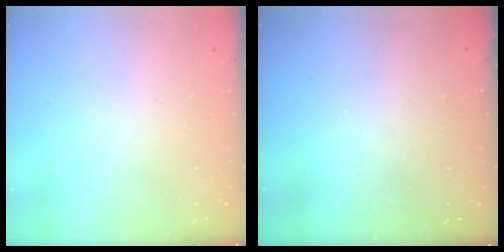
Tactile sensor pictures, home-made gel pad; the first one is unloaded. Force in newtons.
{"total": 3.1, "press": 3.0, "slide": 0.8}